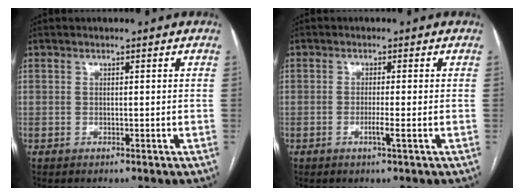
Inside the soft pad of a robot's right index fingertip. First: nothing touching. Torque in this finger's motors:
{"motor_torque": [0.14, 0.13, 0.03, 0.00]}